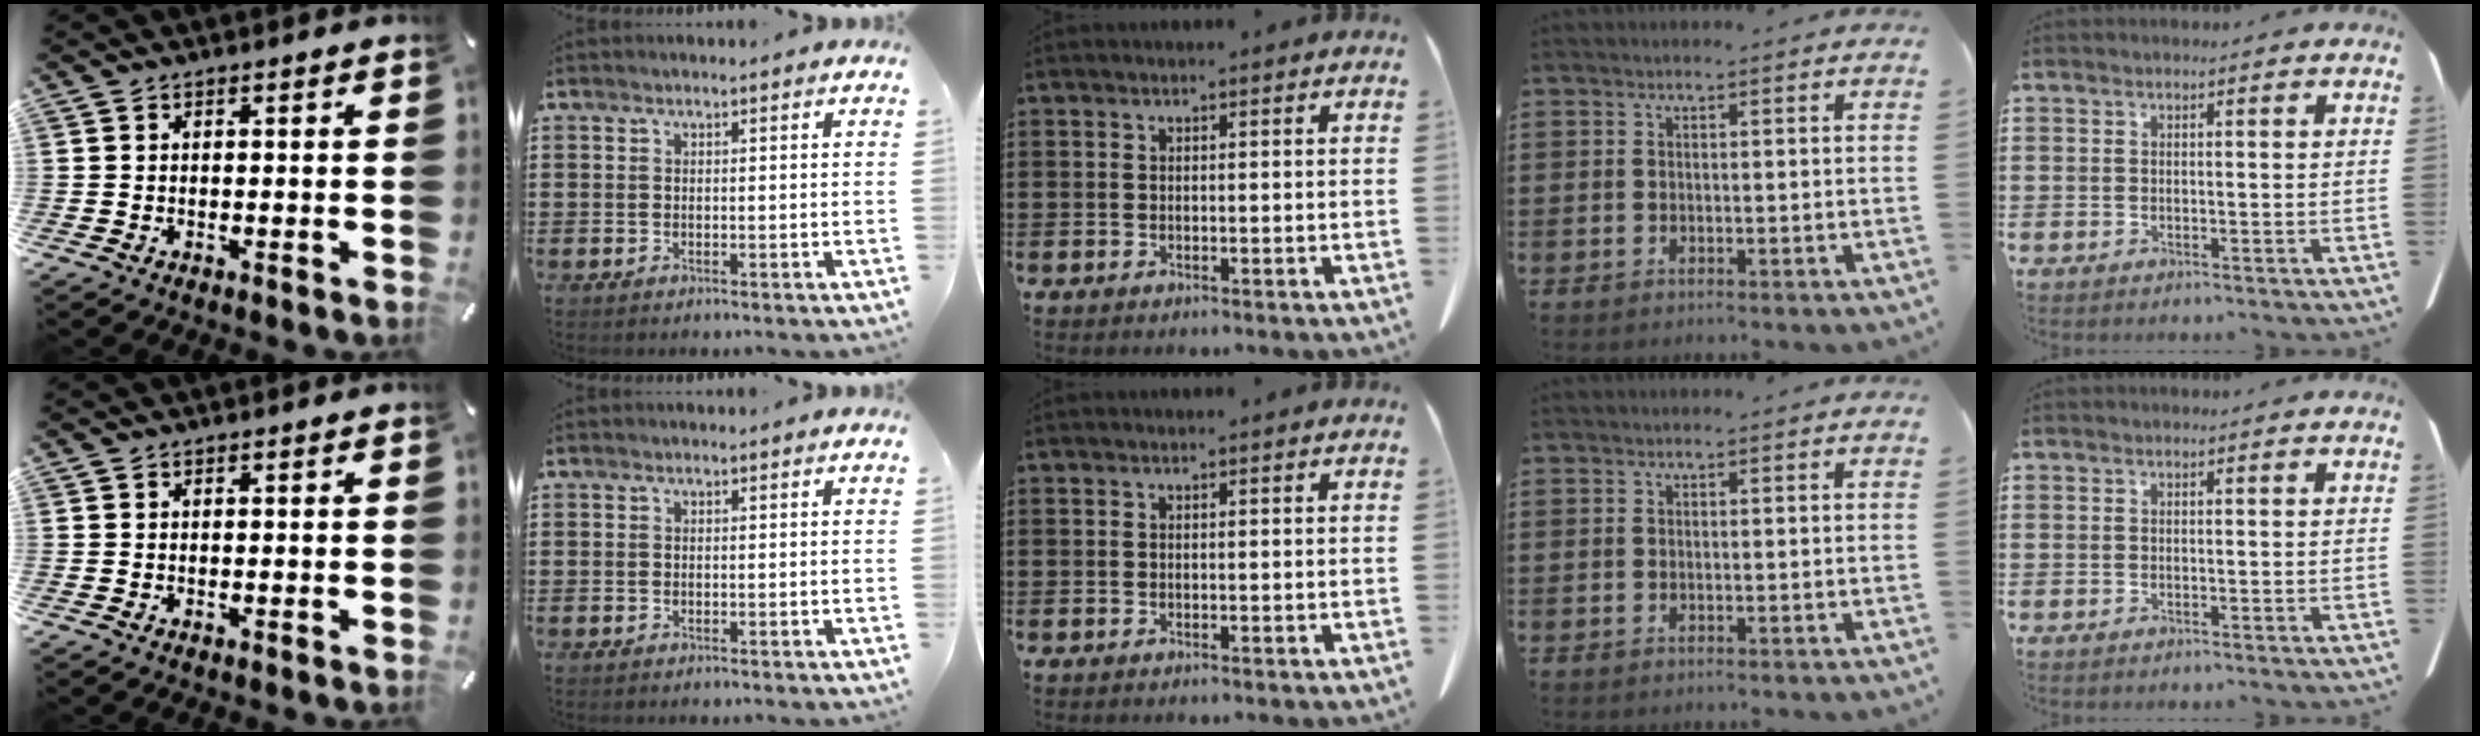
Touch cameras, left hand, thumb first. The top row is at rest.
{}